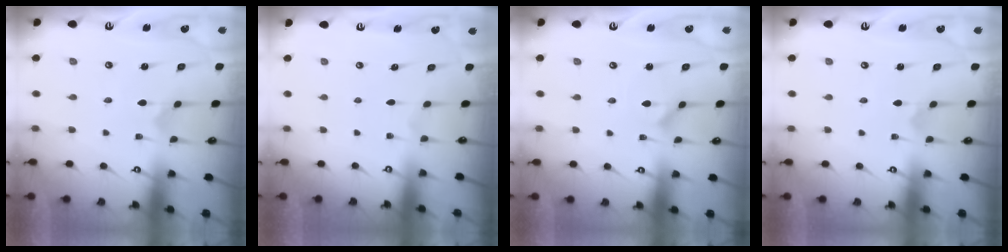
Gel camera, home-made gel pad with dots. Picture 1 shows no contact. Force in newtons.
{"total": 0.0}
{"total": 1.2, "press": 1.2, "slide": 0.2}
{"total": 0.7, "press": 0.7, "slide": 0.1}